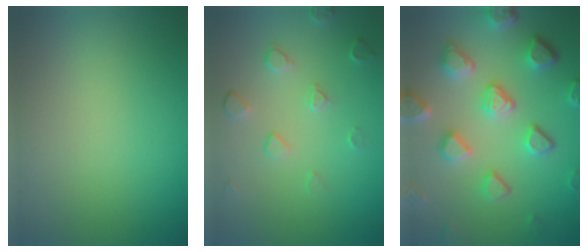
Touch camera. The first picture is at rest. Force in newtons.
{"total": 2.0, "press": 1.3, "slide": 1.5}
{"total": 6.3, "press": 5.2, "slide": 3.5}